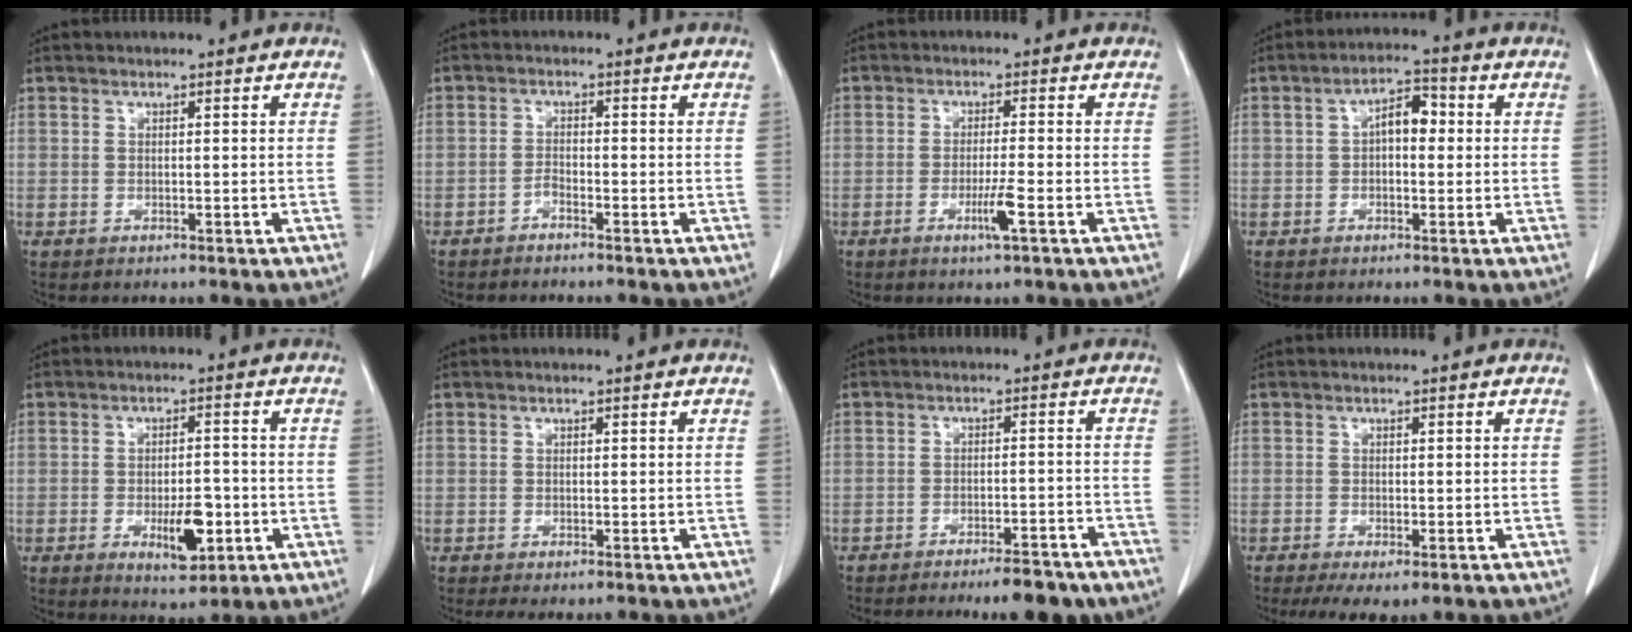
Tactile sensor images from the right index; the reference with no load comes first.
{"total": 1.5, "force": [-1.3, 0.1, 0.7], "torque": [-0.011, 0.003, -0.026]}
{"total": 3.9, "force": [-1.7, -0.4, 3.4], "torque": [-0.067, -0.009, -0.033]}
{"total": 4.9, "force": [0.3, 2.4, 4.2], "torque": [-0.070, 0.023, 0.001]}
{"total": 6.8, "force": [-2.3, 2.5, 5.9], "torque": [-0.090, -0.004, -0.027]}
{"total": 1.7, "force": [-1.1, 0.5, 1.2], "torque": [-0.016, -0.003, -0.015]}
{"total": 9.0, "force": [-7.5, 1.6, 4.6], "torque": [-0.044, -0.002, -0.107]}
{"total": 5.5, "force": [-3.6, 1.6, 3.8], "torque": [-0.054, -0.014, -0.053]}